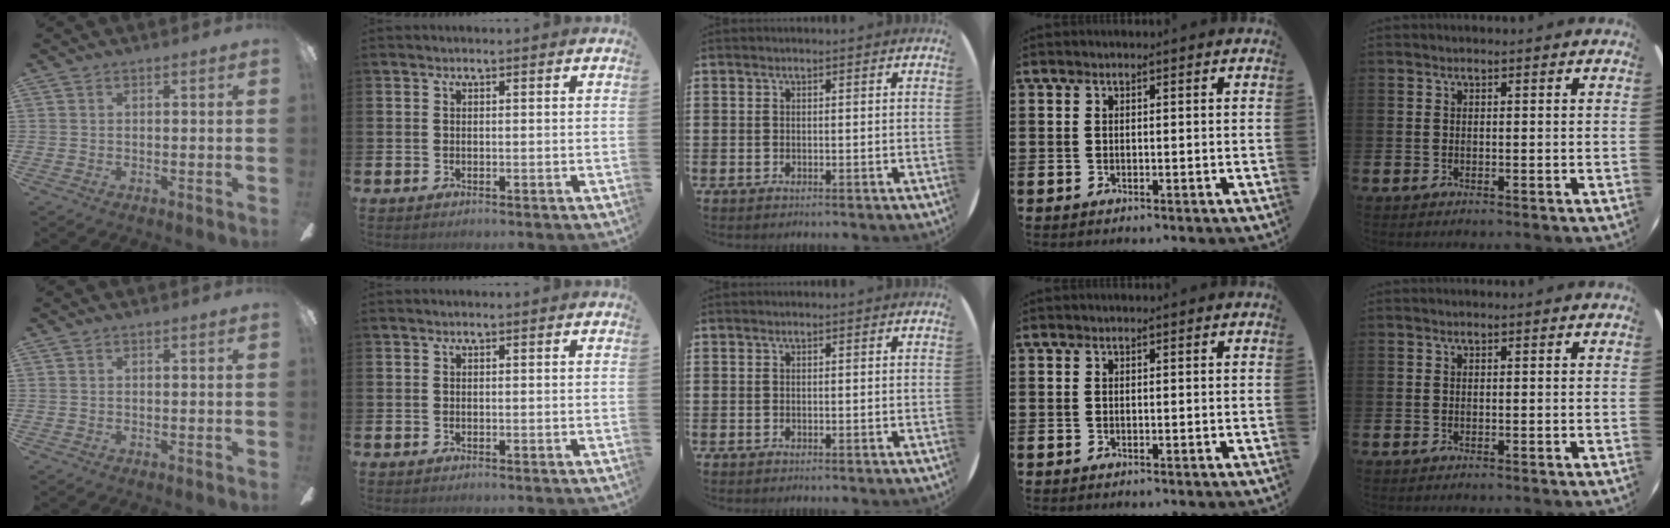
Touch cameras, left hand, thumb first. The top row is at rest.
{}